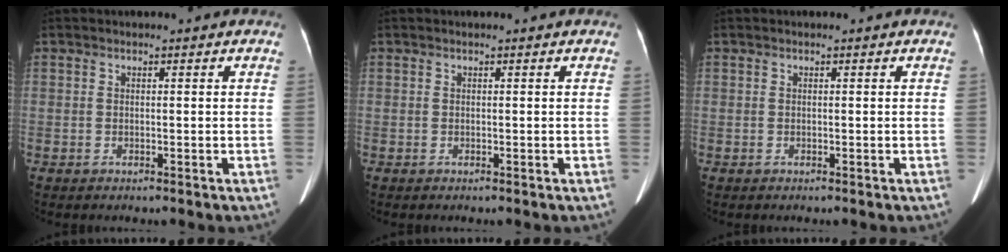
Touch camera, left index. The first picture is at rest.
{"total": 0.0}
{"total": 0.0}